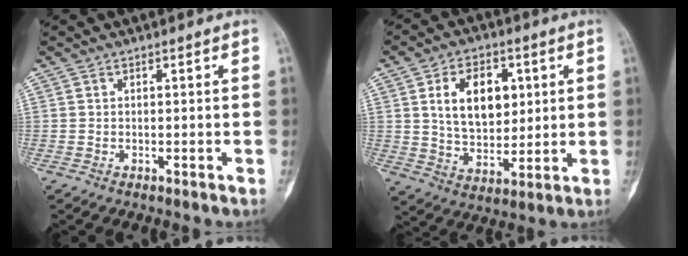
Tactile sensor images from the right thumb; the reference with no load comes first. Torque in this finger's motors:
{"motor_torque": [1.57, 1.63, 0.44, -0.18, 0.29]}